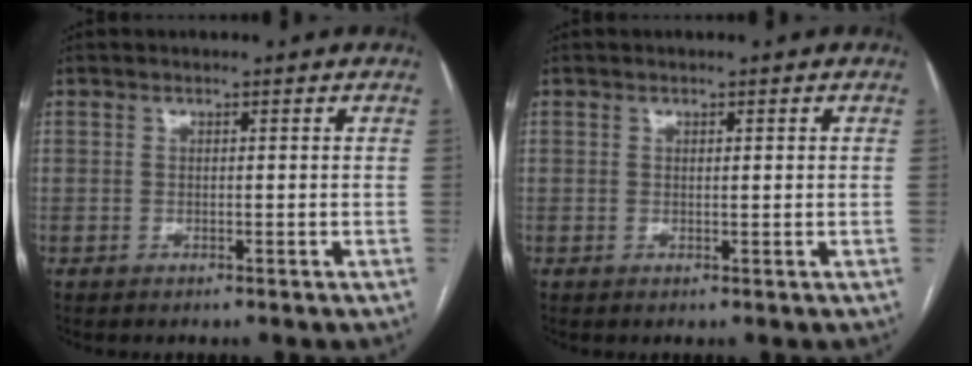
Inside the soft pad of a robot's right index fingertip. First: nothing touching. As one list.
[{"total": 0.6, "force": [0.2, 0.1, 0.6], "torque": [-0.011, 0.000, 0.003]}]